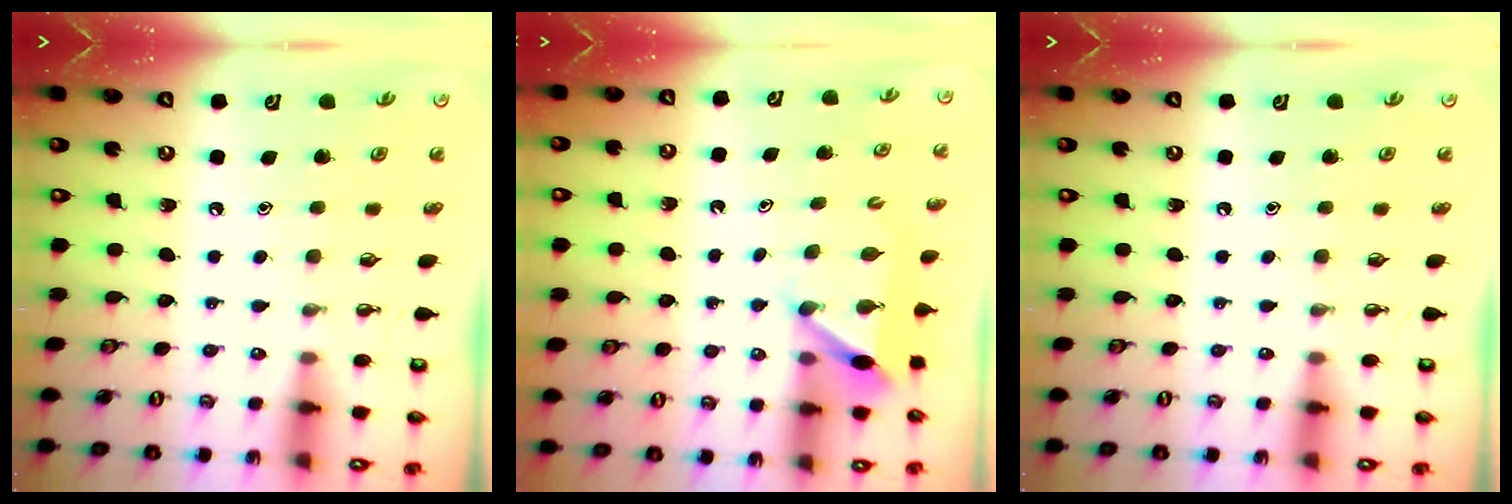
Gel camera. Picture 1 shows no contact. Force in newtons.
{"total": 5.8, "press": 5.8, "slide": 0.5}
{"total": 0.0}